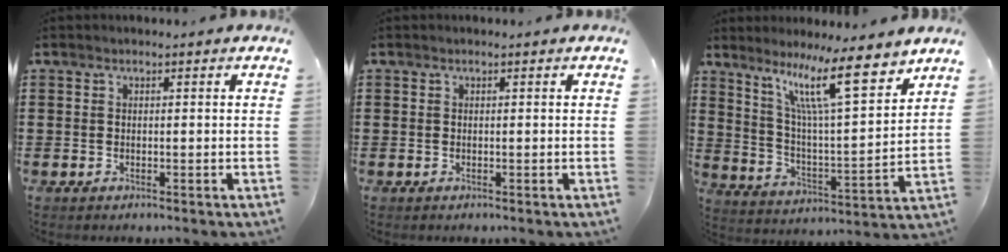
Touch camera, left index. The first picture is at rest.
{"total": 0.0}
{"total": 13.4, "force": [9.1, 1.7, 9.6], "torque": [-0.195, -0.039, 0.150]}